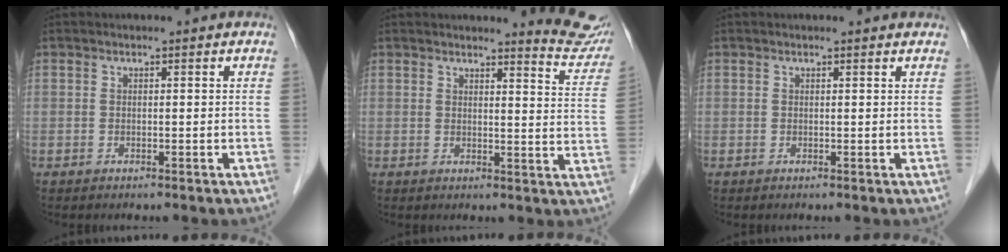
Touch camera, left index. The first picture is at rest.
{"total": 8.0, "force": [7.9, 0.3, 1.4], "torque": [-0.001, -0.058, 0.065]}
{"total": 1.2, "force": [1.2, 0.0, 0.2], "torque": [-0.012, 0.000, 0.008]}